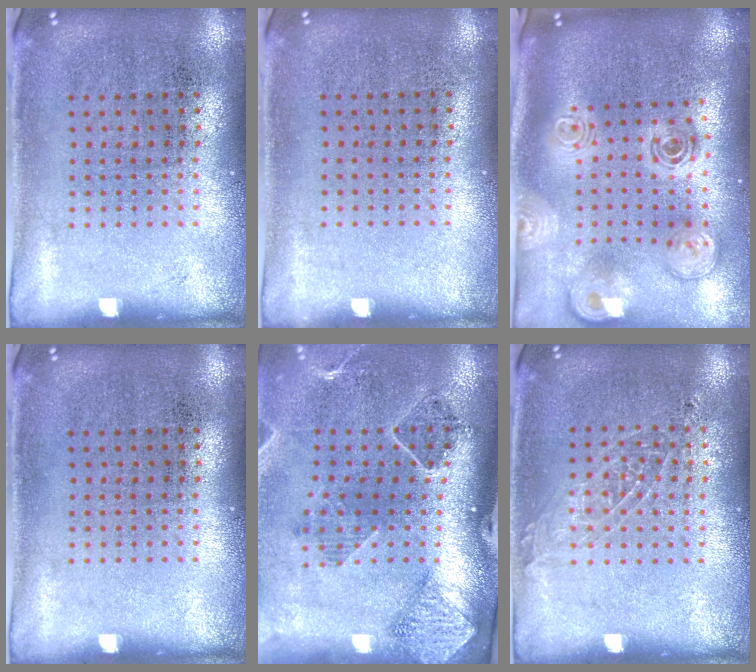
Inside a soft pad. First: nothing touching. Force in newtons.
{"total": 0.0}
{"total": 2.9, "press": 2.1, "slide": 2.1}
{"total": 0.0}
{"total": 1.6, "press": 1.6, "slide": 0.2}
{"total": 1.0, "press": 1.0, "slide": 0.3}